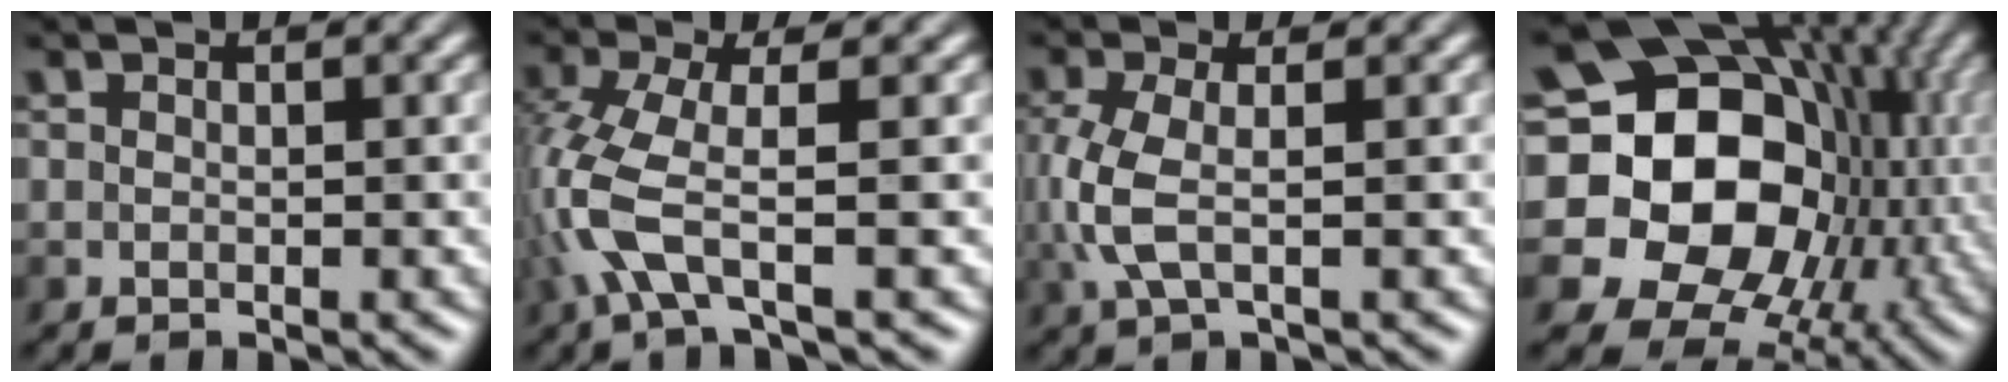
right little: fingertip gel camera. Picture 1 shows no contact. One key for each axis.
{"total": 4.9, "fx": -1.9, "fy": 1.0, "fz": 4.4, "tx": -0.123, "ty": -0.001, "tz": -0.041}
{"total": 3.7, "fx": -0.2, "fy": 1.6, "fz": 3.3, "tx": -0.094, "ty": 0.000, "tz": -0.001}
{"total": 20.0, "fx": 1.2, "fy": 16.4, "fz": 11.4, "tx": -0.181, "ty": 0.000, "tz": 0.006}